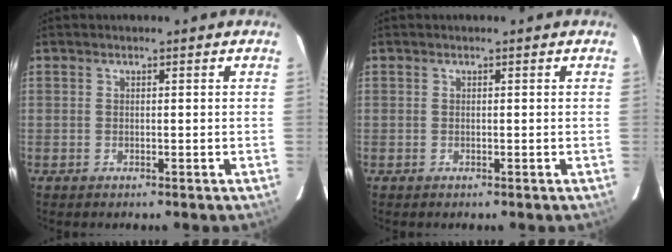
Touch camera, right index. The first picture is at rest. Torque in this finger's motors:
{"motor_torque": [0.19, 0.14, 0.03, 0.00]}